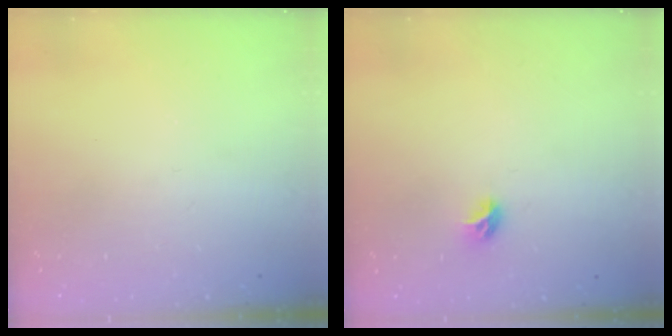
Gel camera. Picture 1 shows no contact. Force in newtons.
{"total": 5.4, "press": 5.4, "slide": 0.5}